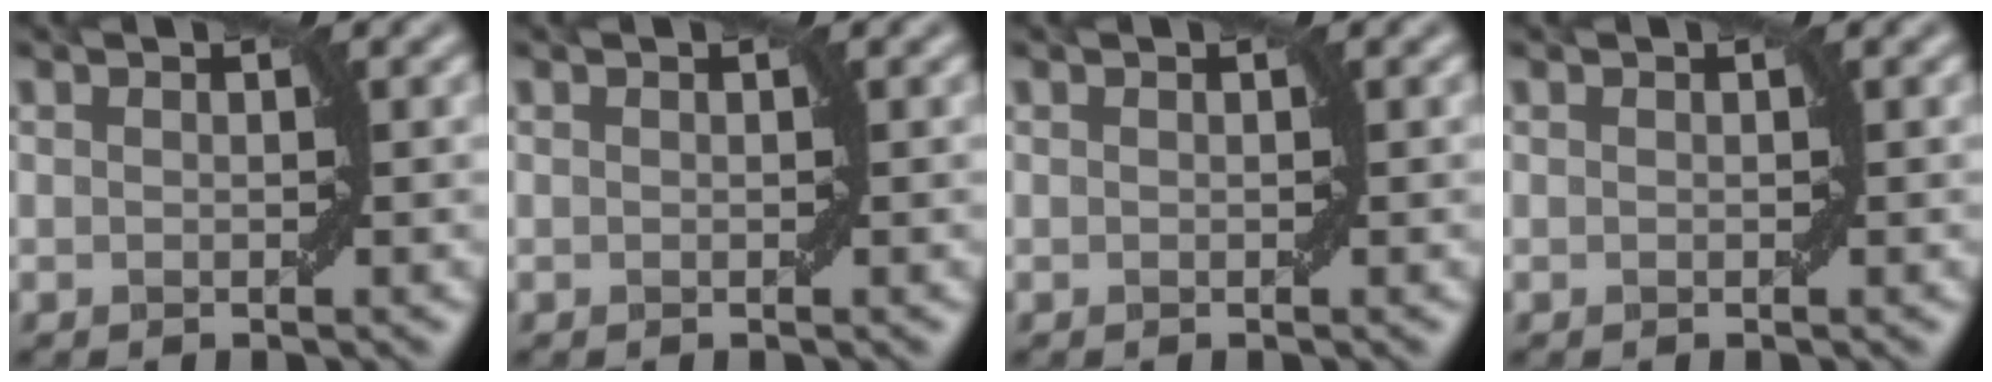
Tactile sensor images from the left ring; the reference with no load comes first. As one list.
[{"total": 0.0}, {"total": 0.0}, {"total": 0.0}]